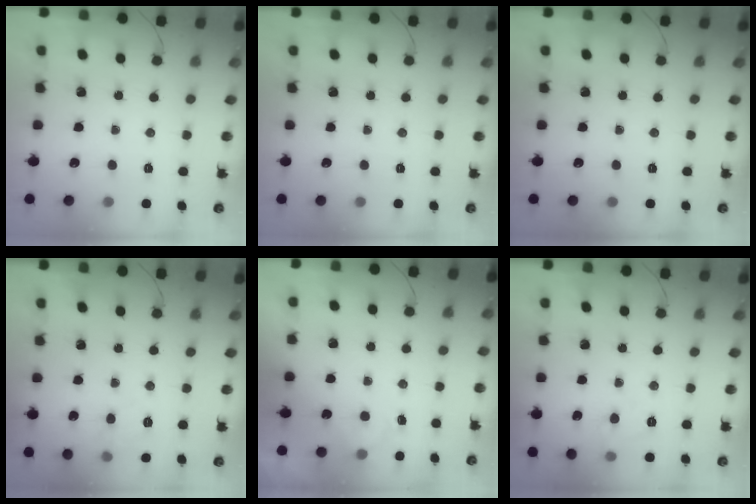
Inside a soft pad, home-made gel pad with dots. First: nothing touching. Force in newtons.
{"total": 0.0}
{"total": 0.0}
{"total": 7.9, "press": 7.7, "slide": 1.5}
{"total": 2.0, "press": 1.5, "slide": 1.3}
{"total": 6.1, "press": 6.0, "slide": 1.1}